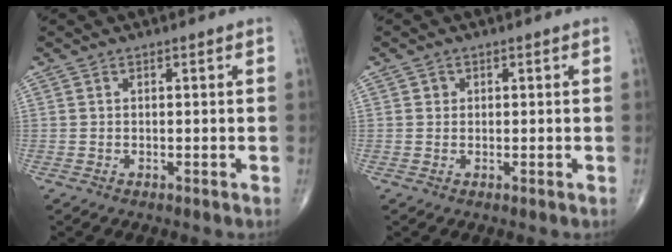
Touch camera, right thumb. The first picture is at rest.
{"total": 0.9, "force": [0.2, 0.9, 0.2], "torque": [0.005, 0.001, 0.002]}